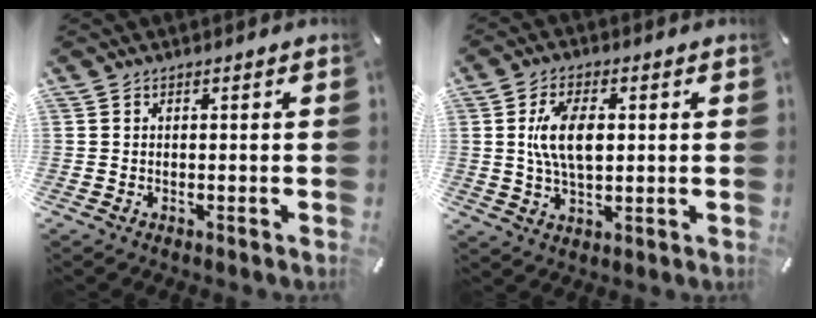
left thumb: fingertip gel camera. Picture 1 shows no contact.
{"total": 8.8, "force": [1.3, 4.9, 7.2], "torque": [-0.161, 0.001, 0.016]}